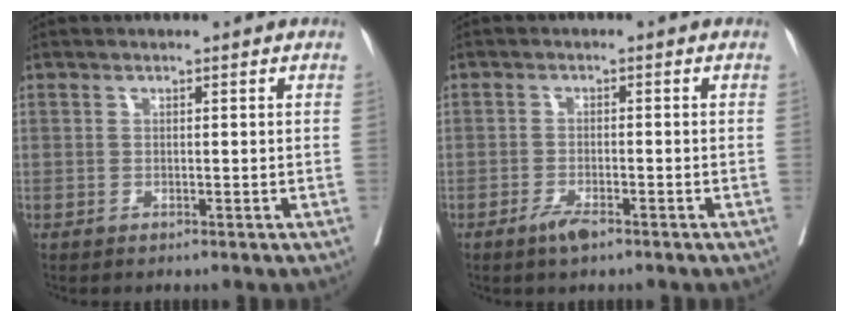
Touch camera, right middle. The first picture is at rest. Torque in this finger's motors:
{"motor_torque": [0.40, -0.46, 0.10, 0.02]}